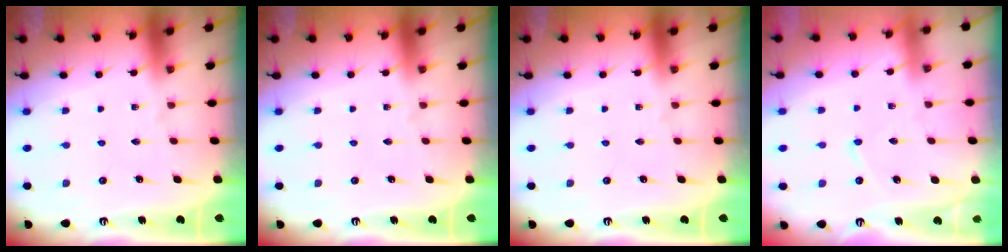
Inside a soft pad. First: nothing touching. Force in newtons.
{"total": 0.0}
{"total": 0.0}
{"total": 2.9, "press": 2.9, "slide": 0.2}